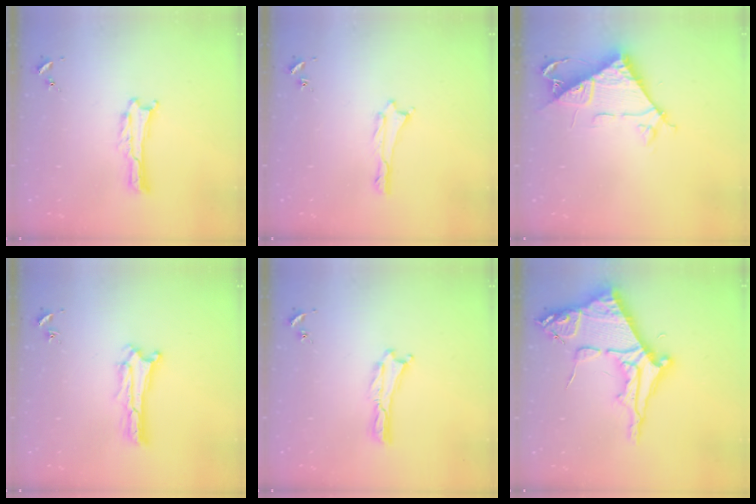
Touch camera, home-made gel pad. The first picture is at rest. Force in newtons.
{"total": 0.6, "press": 0.5, "slide": 0.2}
{"total": 8.5, "press": 8.4, "slide": 0.7}
{"total": 0.7, "press": 0.6, "slide": 0.2}
{"total": 0.0}
{"total": 10.4, "press": 10.4, "slide": 1.1}